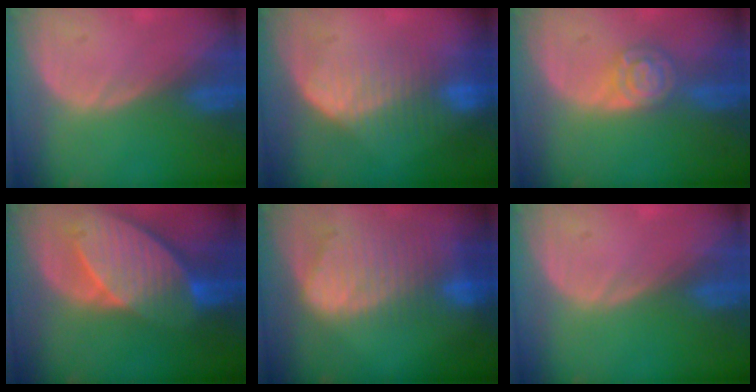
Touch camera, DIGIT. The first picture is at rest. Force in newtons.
{"total": 7.1, "press": 6.9, "slide": 1.6}
{"total": 5.4, "press": 4.8, "slide": 2.5}
{"total": 10.5, "press": 9.2, "slide": 5.0}
{"total": 10.4, "press": 8.7, "slide": 5.5}
{"total": 0.0}